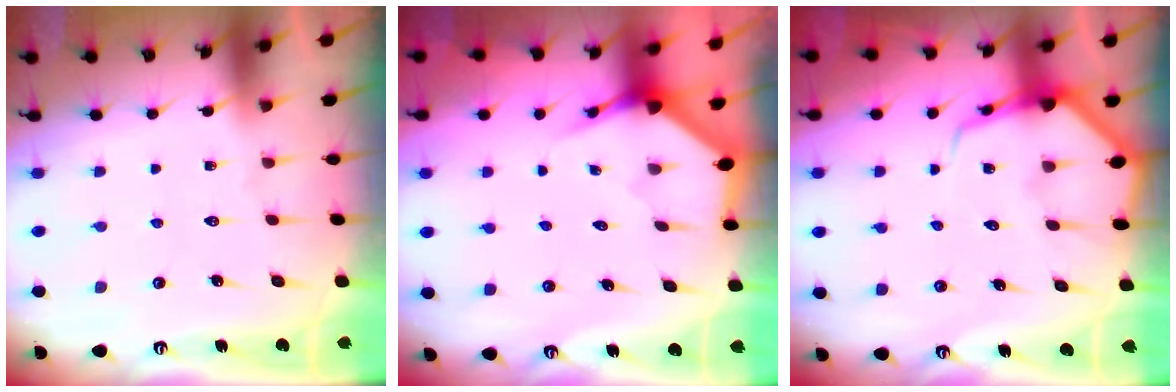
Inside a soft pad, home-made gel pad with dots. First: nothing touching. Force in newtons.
{"total": 3.4, "press": 3.4, "slide": 0.1}
{"total": 6.3, "press": 6.3, "slide": 0.7}